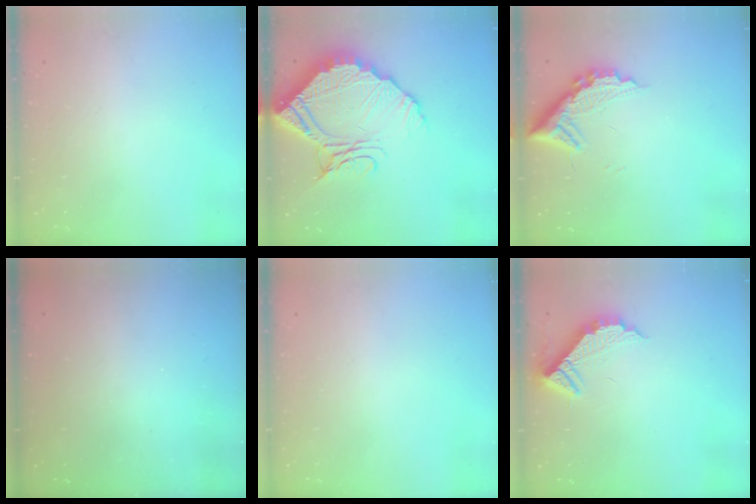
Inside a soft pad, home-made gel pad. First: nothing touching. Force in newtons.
{"total": 17.3, "press": 17.2, "slide": 1.9}
{"total": 10.9, "press": 10.9, "slide": 0.8}
{"total": 3.0, "press": 3.0, "slide": 0.1}
{"total": 0.0}
{"total": 9.6, "press": 9.6, "slide": 0.4}